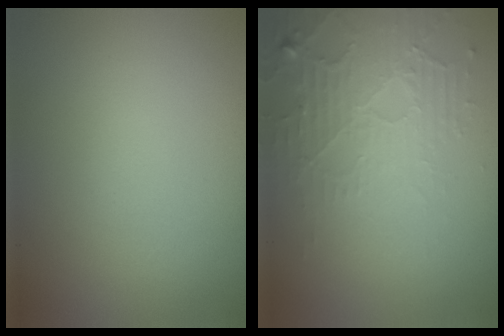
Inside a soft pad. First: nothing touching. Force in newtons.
{"total": 5.3, "press": 3.4, "slide": 4.1}